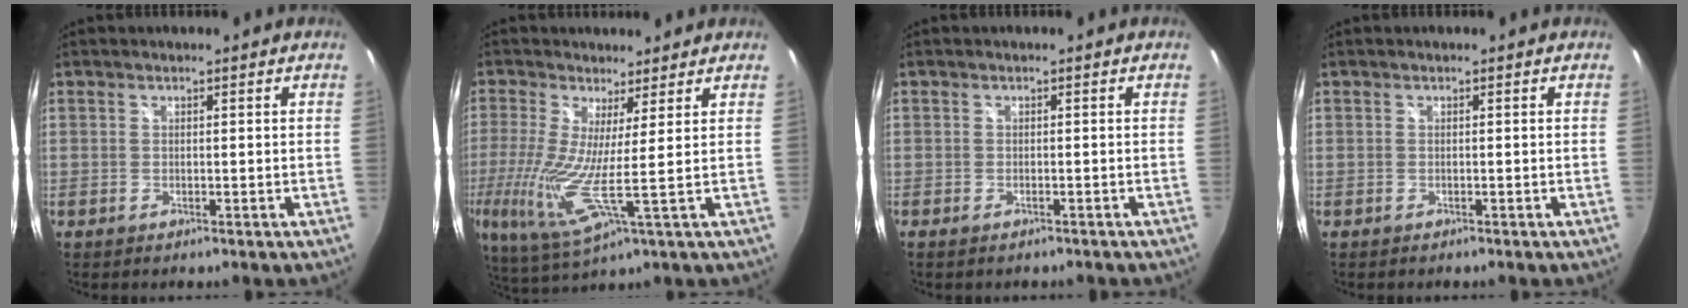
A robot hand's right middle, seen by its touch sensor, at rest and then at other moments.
{"total": 9.8, "force": [0.4, 0.5, 9.8], "torque": [-0.201, -0.025, 0.004]}
{"total": 1.7, "force": [-1.4, 0.6, 0.8], "torque": [-0.015, -0.005, -0.019]}
{"total": 0.0}